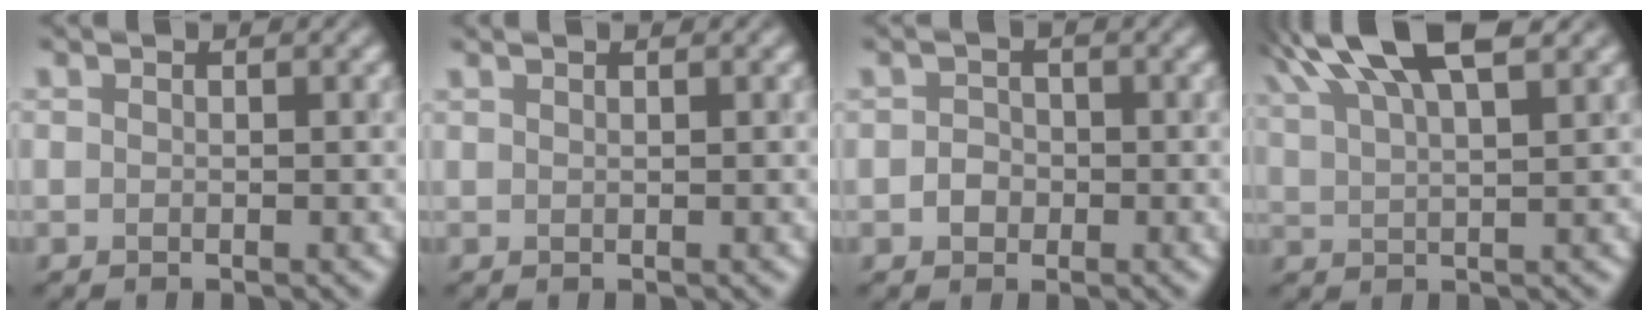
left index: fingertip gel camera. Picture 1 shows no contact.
{"total": 0.0}
{"total": 1.3, "force": [-0.4, 1.2, 0.4], "torque": [-0.002, 0.007, -0.008]}
{"total": 9.3, "force": [6.3, 2.6, 6.4], "torque": [-0.093, 0.036, 0.092]}